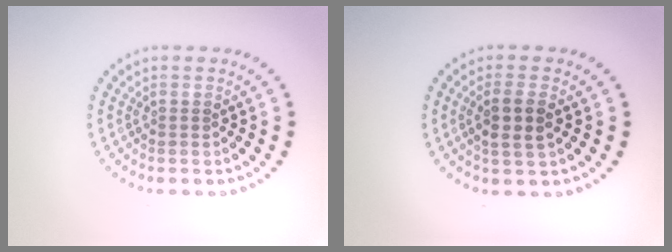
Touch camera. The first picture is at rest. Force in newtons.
{"total": 2.7, "press": 2.5, "slide": 1.0}